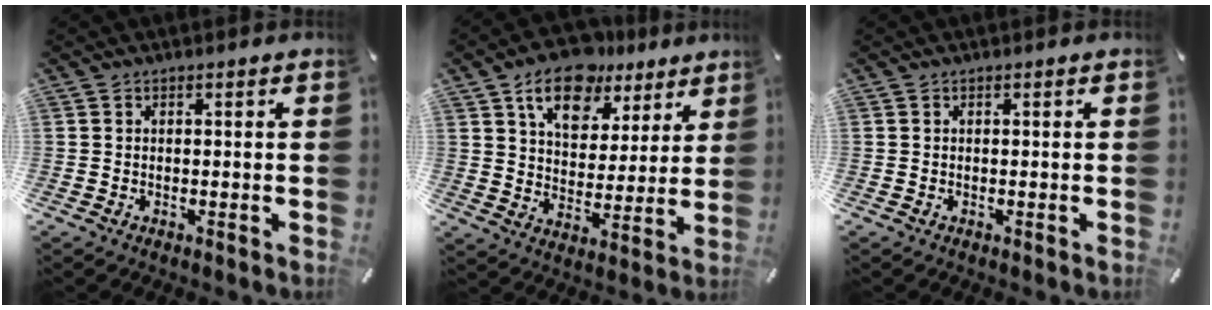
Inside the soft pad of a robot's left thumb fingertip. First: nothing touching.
{"total": 13.3, "force": [8.9, 8.2, 5.5], "torque": [-0.087, -0.050, 0.160]}
{"total": 0.0}